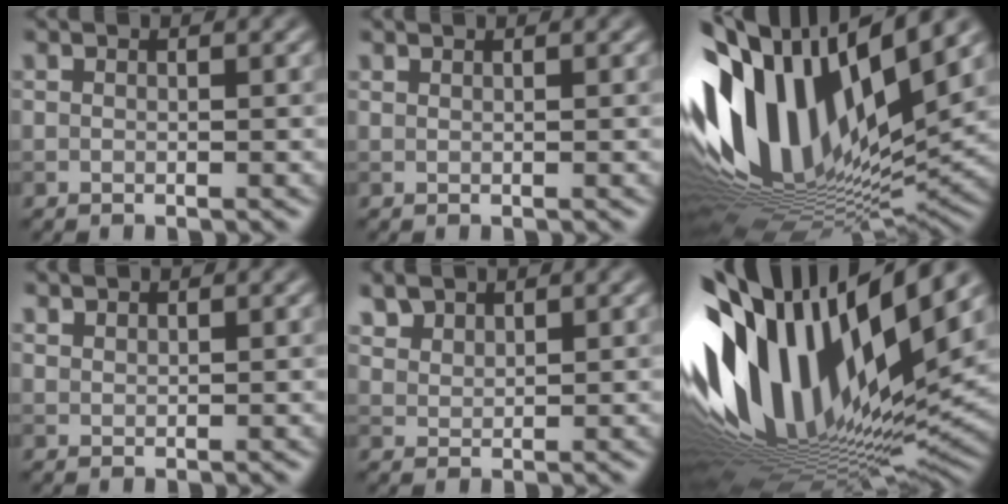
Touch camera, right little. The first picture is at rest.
{"total": 0.0}
{"total": 15.4, "force": [4.0, 7.5, 12.9], "torque": [-0.264, 0.013, 0.069]}
{"total": 1.0, "force": [1.0, 0.2, 0.1], "torque": [-0.004, 0.001, 0.023]}
{"total": 2.4, "force": [2.0, 1.2, 0.6], "torque": [-0.021, -0.003, 0.053]}
{"total": 17.9, "force": [3.4, 7.5, 15.9], "torque": [-0.295, -0.003, 0.054]}